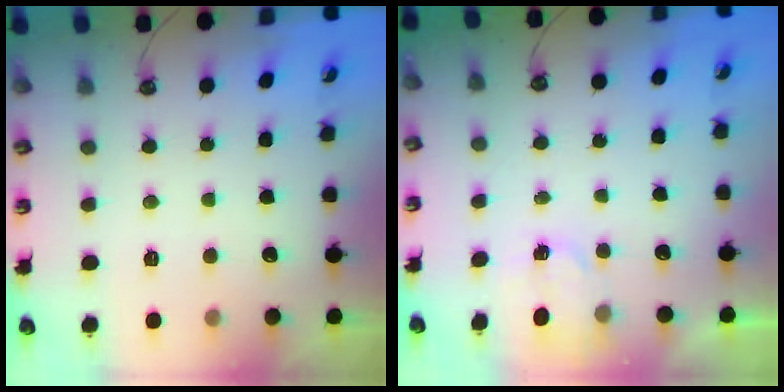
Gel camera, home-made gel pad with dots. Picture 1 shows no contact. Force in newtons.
{"total": 1.8, "press": 1.7, "slide": 0.3}